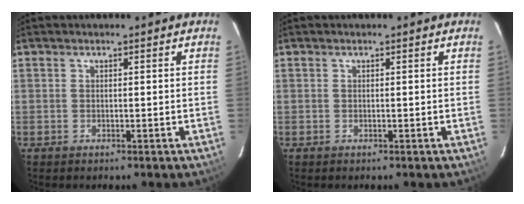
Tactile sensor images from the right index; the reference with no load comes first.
{"total": 0.0}